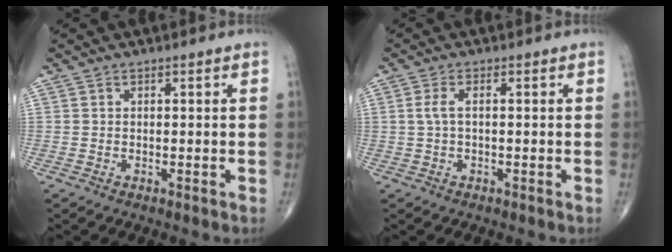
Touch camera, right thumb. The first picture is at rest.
{"total": 2.5, "force": [0.2, 1.0, 2.3], "torque": [-0.057, 0.009, 0.003]}